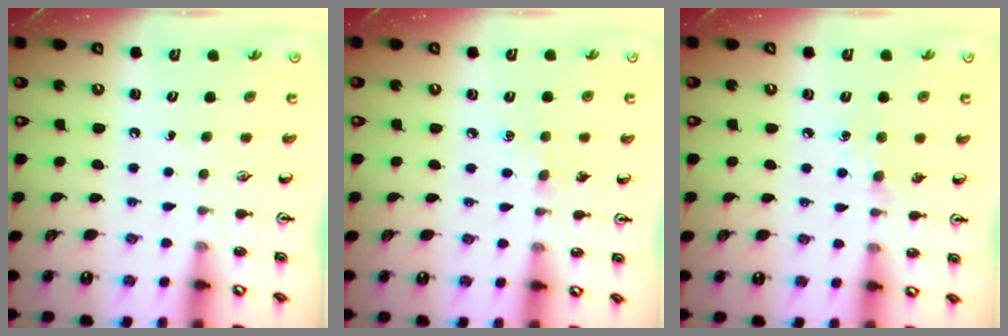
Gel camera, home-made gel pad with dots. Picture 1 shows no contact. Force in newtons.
{"total": 5.2, "press": 5.2, "slide": 0.8}
{"total": 5.2, "press": 5.1, "slide": 0.7}